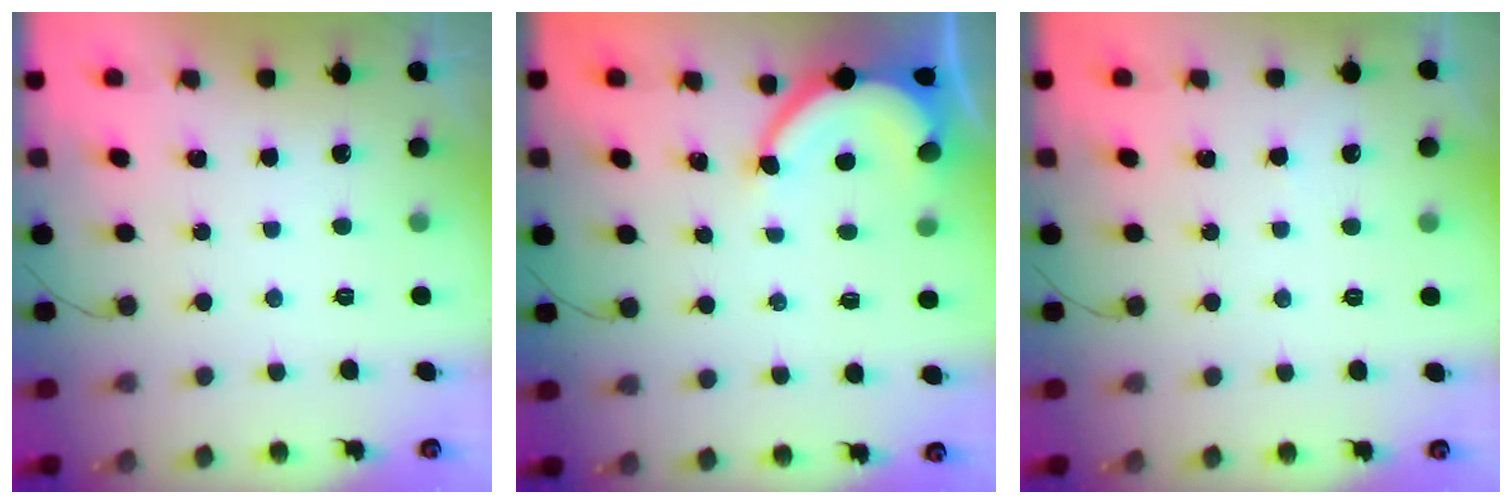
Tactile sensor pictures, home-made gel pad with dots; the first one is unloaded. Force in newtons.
{"total": 6.9, "press": 6.8, "slide": 0.7}
{"total": 1.2, "press": 1.2, "slide": 0.3}